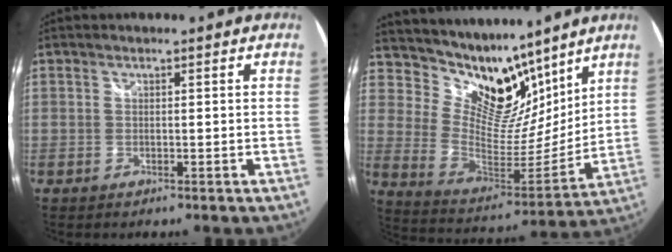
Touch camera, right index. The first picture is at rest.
{"total": 17.5, "force": [13.3, 8.1, 8.0], "torque": [-0.155, -0.013, 0.239]}